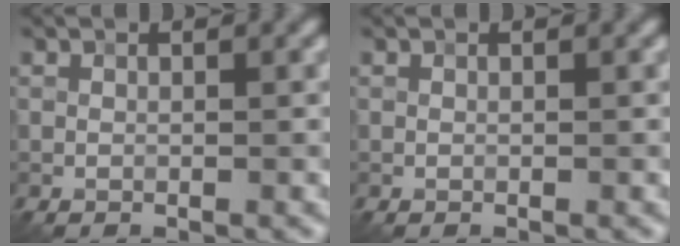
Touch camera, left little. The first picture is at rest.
{"total": 0.0}